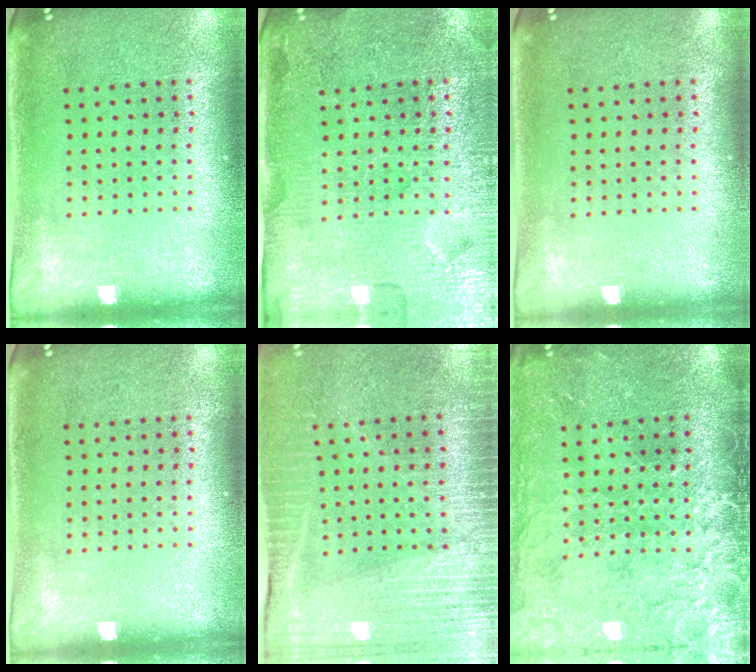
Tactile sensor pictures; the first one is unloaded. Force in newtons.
{"total": 4.1, "press": 4.0, "slide": 1.1}
{"total": 0.0}
{"total": 0.0}
{"total": 3.6, "press": 3.4, "slide": 1.1}
{"total": 3.8, "press": 3.4, "slide": 1.7}